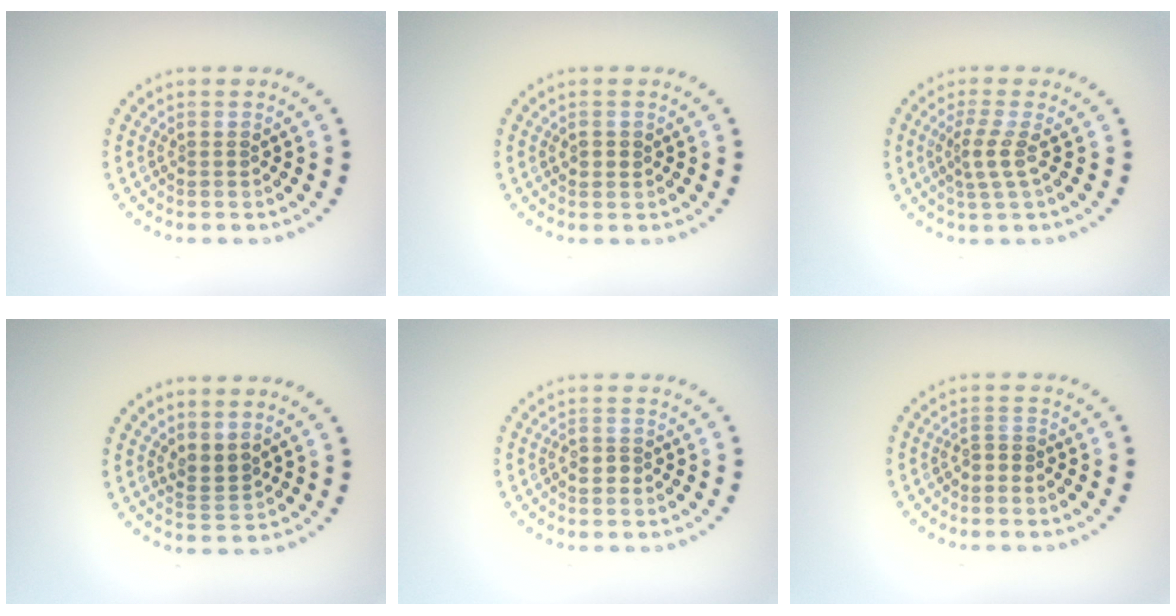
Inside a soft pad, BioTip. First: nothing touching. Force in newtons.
{"total": 1.0, "press": 1.0, "slide": 0.2}
{"total": 2.3, "press": 1.7, "slide": 1.6}
{"total": 1.8, "press": 1.5, "slide": 1.1}
{"total": 1.4, "press": 1.2, "slide": 0.8}
{"total": 1.3, "press": 1.0, "slide": 0.9}